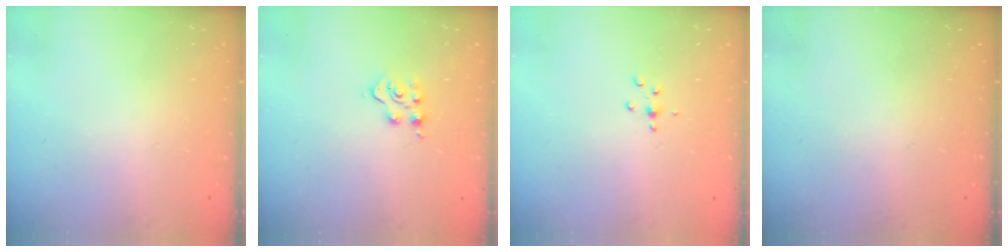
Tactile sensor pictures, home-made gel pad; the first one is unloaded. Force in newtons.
{"total": 4.0, "press": 4.0, "slide": 0.4}
{"total": 4.4, "press": 4.2, "slide": 1.4}
{"total": 0.0}